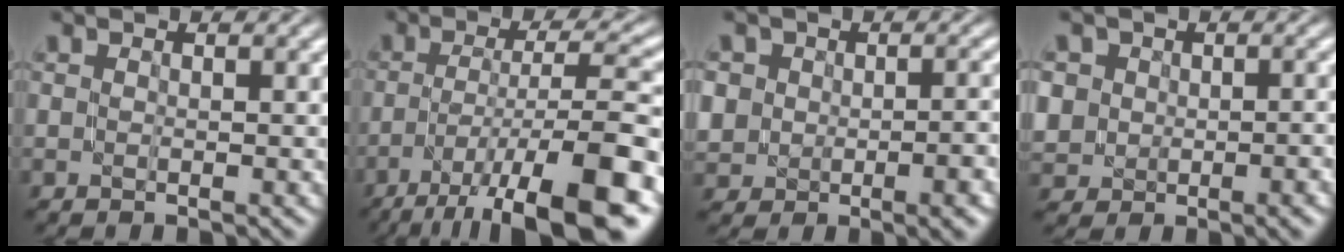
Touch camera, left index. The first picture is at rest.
{"total": 14.1, "force": [-7.9, 3.6, 11.1], "torque": [-0.188, -0.003, -0.127]}
{"total": 5.7, "force": [-0.9, 4.6, 3.2], "torque": [-0.030, 0.013, -0.023]}
{"total": 5.7, "force": [-0.2, 5.0, 2.7], "torque": [-0.043, 0.020, -0.016]}